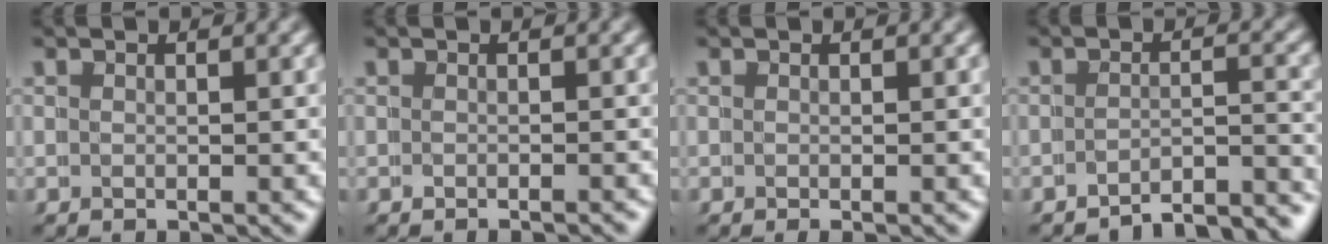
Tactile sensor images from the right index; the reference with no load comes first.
{"total": 1.0, "force": [-1.0, 0.1, 0.3], "torque": [0.006, 0.005, -0.017]}
{"total": 0.6, "force": [-0.5, 0.0, 0.3], "torque": [-0.003, 0.000, -0.010]}
{"total": 7.3, "force": [-7.0, 1.0, 1.7], "torque": [-0.002, -0.012, -0.111]}